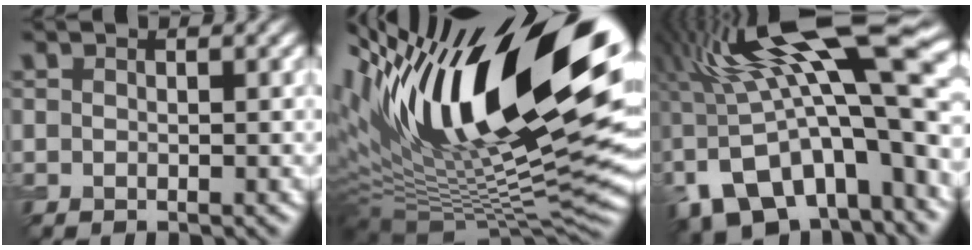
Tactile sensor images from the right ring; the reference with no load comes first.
{"total": 20.4, "force": [7.2, 8.5, 17.1], "torque": [-0.297, 0.020, 0.123]}
{"total": 16.2, "force": [-1.2, 8.1, 14.0], "torque": [-0.243, 0.008, -0.007]}